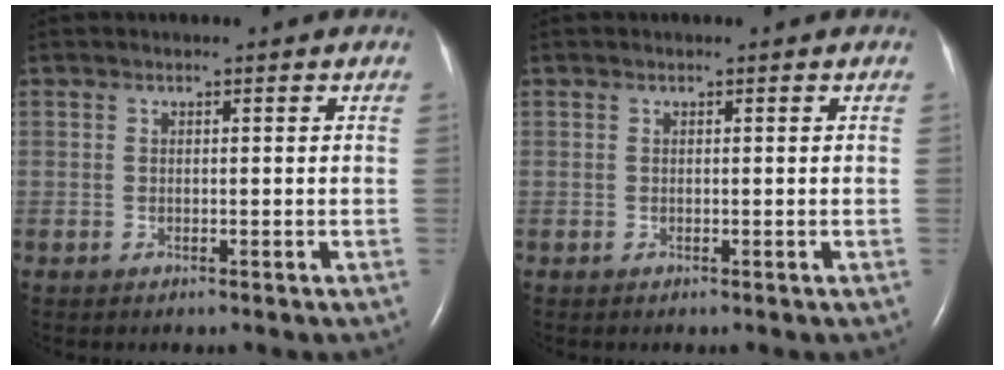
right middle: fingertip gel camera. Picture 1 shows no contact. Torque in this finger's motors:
{"motor_torque": [0.00, 0.00, -0.02, 0.00]}